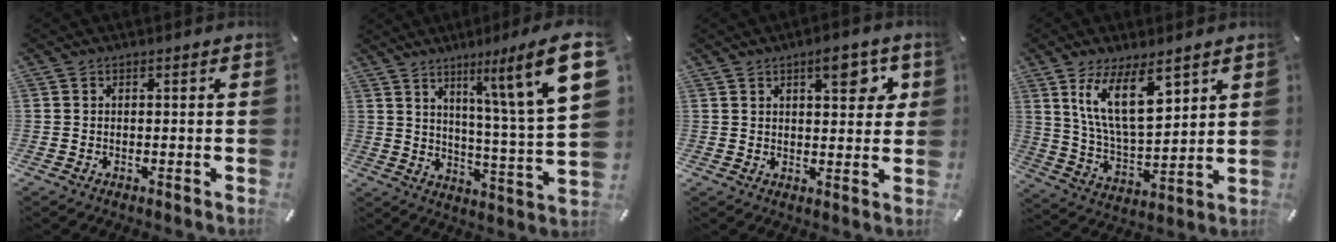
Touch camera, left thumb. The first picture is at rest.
{"total": 17.9, "force": [10.1, 1.5, 14.7], "torque": [-0.214, -0.069, 0.140]}
{"total": 7.4, "force": [3.6, 3.3, 5.6], "torque": [-0.061, -0.015, 0.051]}
{"total": 14.7, "force": [8.8, 6.2, 10.0], "torque": [-0.204, -0.032, 0.157]}